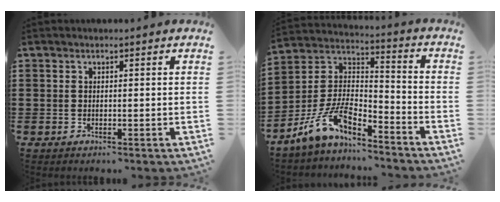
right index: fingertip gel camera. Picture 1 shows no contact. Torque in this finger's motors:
{"motor_torque": [1.75, 0.03, 0.46, 0.21]}